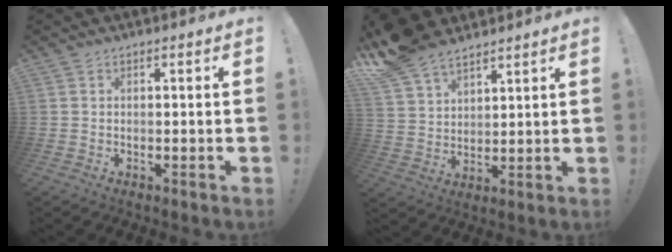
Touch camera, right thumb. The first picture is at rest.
{"total": 12.1, "force": [9.4, 6.1, 4.6], "torque": [-0.094, -0.054, 0.183]}